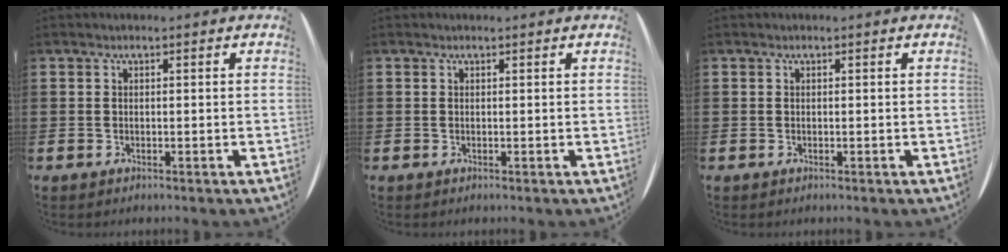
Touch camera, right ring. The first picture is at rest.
{"total": 0.0}
{"total": 0.0}